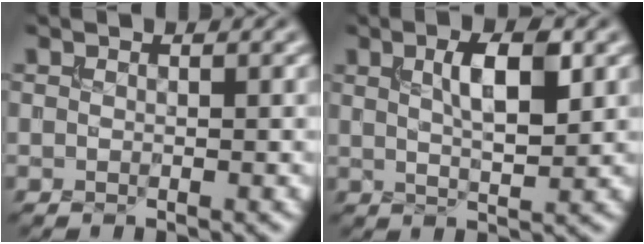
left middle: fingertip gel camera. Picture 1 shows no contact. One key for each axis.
{"total": 4.5, "fx": 1.5, "fy": 1.3, "fz": 4.0, "tx": -0.073, "ty": 0.006, "tz": 0.027}